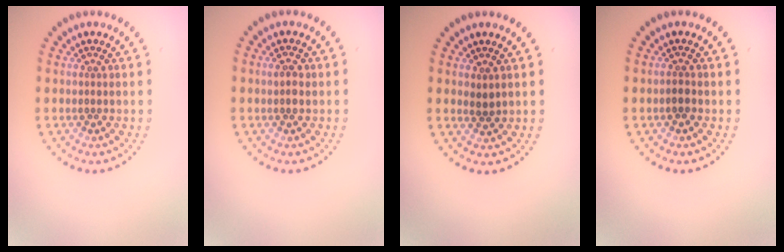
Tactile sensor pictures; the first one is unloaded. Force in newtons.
{"total": 1.3, "press": 1.2, "slide": 0.3}
{"total": 0.9, "press": 0.8, "slide": 0.5}
{"total": 1.0, "press": 1.0, "slide": 0.4}